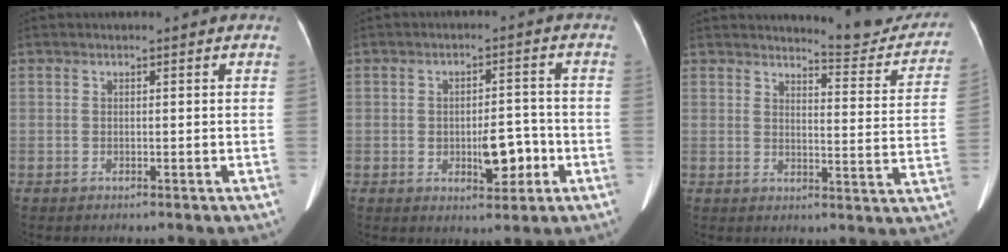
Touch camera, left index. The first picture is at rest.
{"total": 5.7, "force": [-1.6, 2.6, 4.8], "torque": [-0.068, 0.004, -0.017]}
{"total": 11.1, "force": [10.8, 1.4, 2.1], "torque": [-0.007, -0.045, 0.114]}